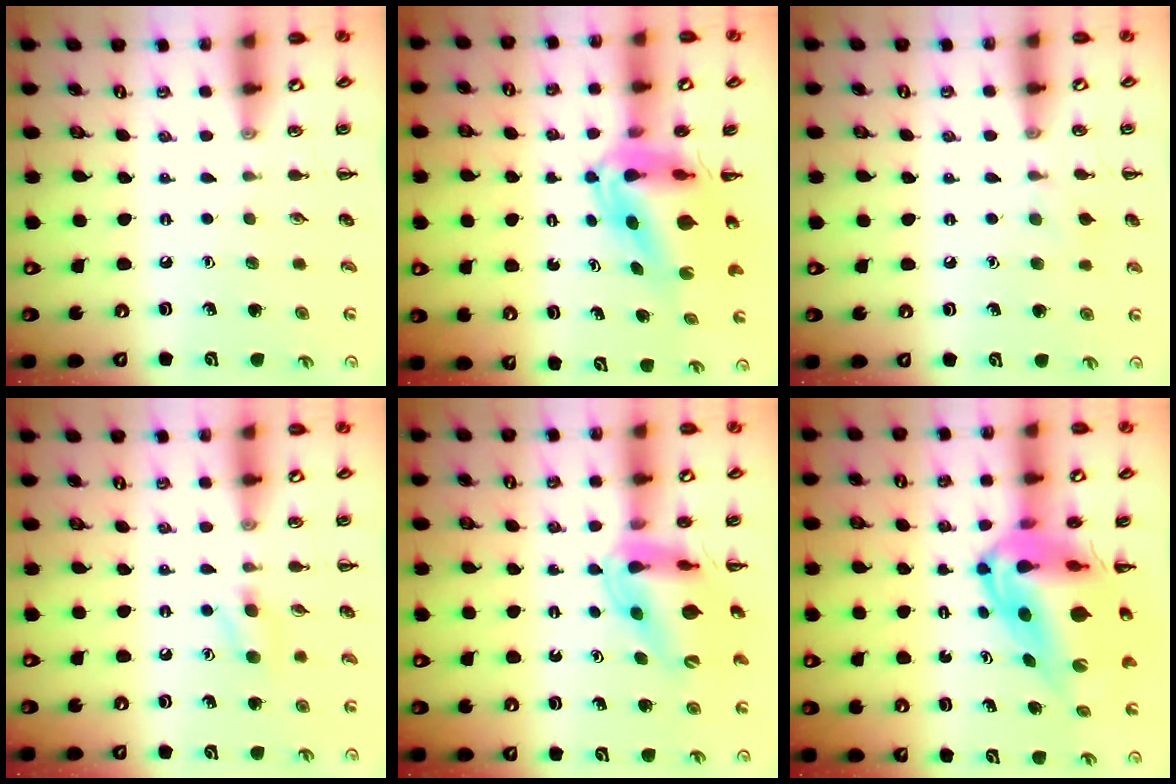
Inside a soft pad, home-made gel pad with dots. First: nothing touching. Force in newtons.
{"total": 7.9, "press": 7.5, "slide": 2.6}
{"total": 5.8, "press": 5.5, "slide": 2.1}
{"total": 4.4, "press": 4.1, "slide": 1.6}
{"total": 12.1, "press": 11.6, "slide": 3.5}
{"total": 14.3, "press": 13.6, "slide": 4.6}